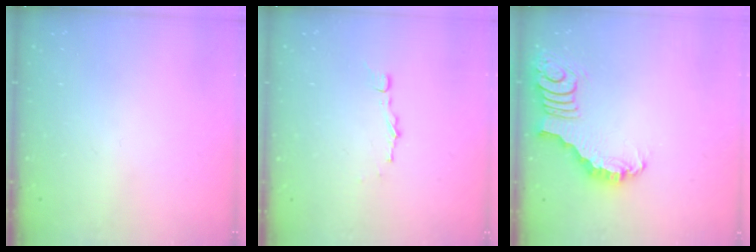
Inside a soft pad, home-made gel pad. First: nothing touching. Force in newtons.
{"total": 2.9, "press": 2.9, "slide": 0.3}
{"total": 3.4, "press": 3.4, "slide": 0.3}